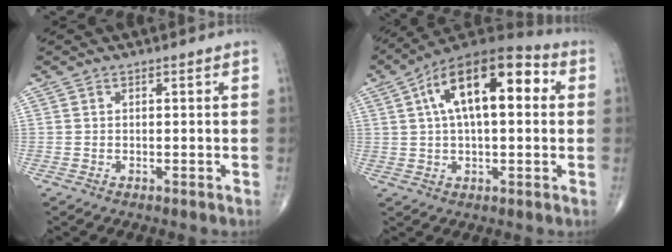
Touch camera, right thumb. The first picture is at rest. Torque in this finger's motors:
{"motor_torque": [0.80, 4.21, 2.04, 0.38, 0.57]}